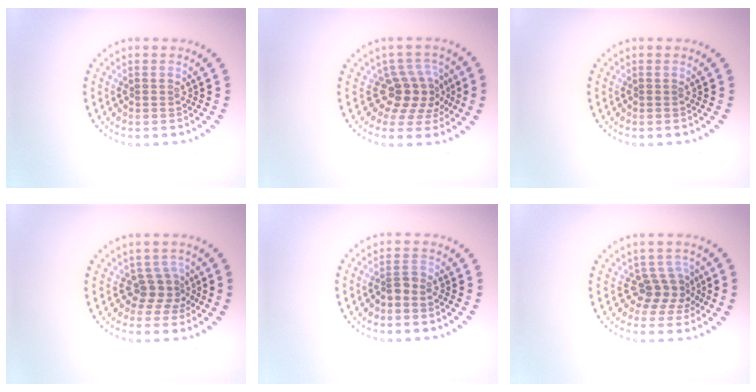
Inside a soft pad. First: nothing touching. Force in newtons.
{"total": 3.5, "press": 2.8, "slide": 2.1}
{"total": 0.0}
{"total": 2.3, "press": 1.6, "slide": 1.7}
{"total": 1.5, "press": 1.2, "slide": 0.9}
{"total": 2.6, "press": 2.0, "slide": 1.6}